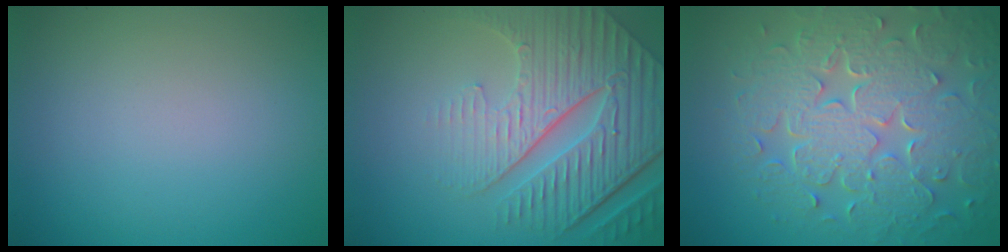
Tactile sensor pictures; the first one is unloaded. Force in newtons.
{"total": 8.7, "press": 6.1, "slide": 6.1}
{"total": 8.9, "press": 6.5, "slide": 6.1}